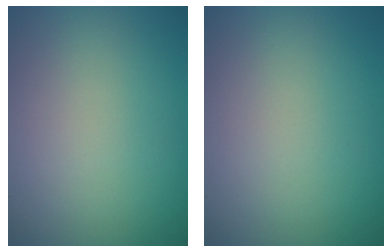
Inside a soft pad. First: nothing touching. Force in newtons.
{"total": 0.0}